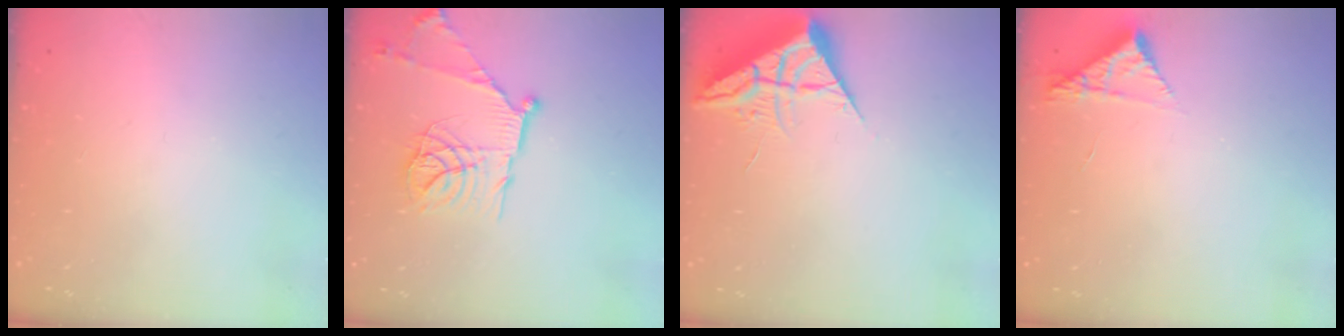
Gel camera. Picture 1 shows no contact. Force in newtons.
{"total": 18.9, "press": 18.8, "slide": 1.9}
{"total": 6.9, "press": 6.9, "slide": 0.4}
{"total": 4.3, "press": 4.3, "slide": 0.3}